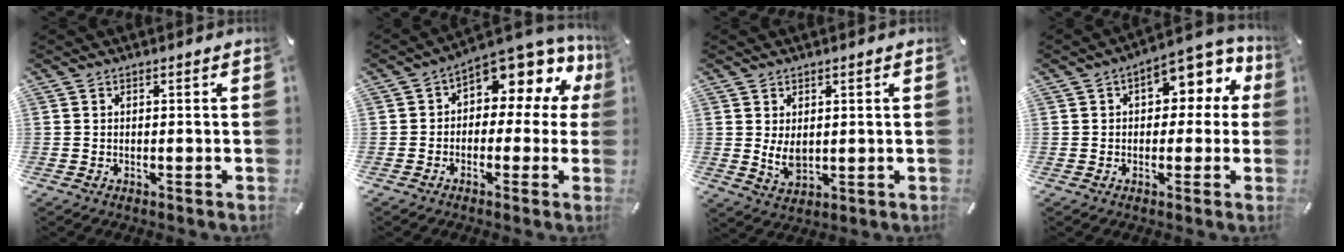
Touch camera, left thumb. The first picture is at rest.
{"total": 8.5, "force": [4.6, 4.8, 5.3], "torque": [-0.071, -0.054, 0.077]}
{"total": 4.8, "force": [0.7, 3.2, 3.6], "torque": [-0.080, -0.007, 0.011]}
{"total": 8.8, "force": [3.0, 5.8, 5.9], "torque": [-0.068, -0.021, 0.045]}